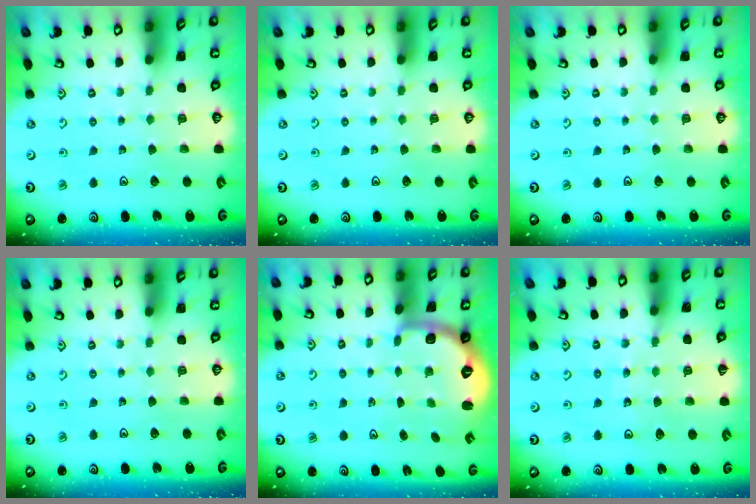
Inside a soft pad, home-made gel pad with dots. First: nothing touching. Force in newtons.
{"total": 0.0}
{"total": 0.0}
{"total": 0.0}
{"total": 2.8, "press": 1.7, "slide": 2.1}
{"total": 6.9, "press": 6.7, "slide": 1.7}